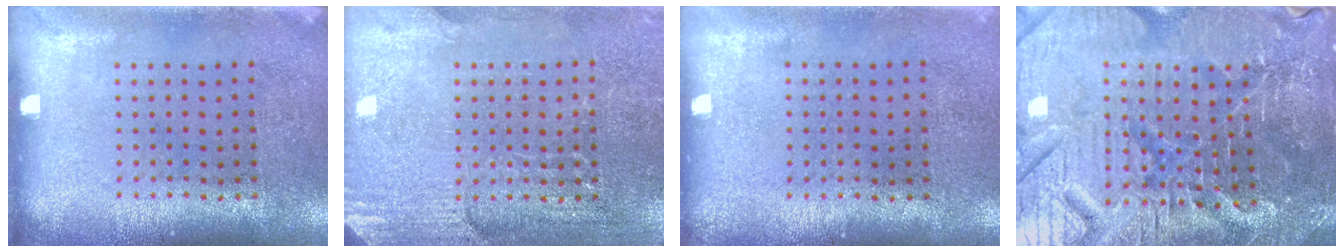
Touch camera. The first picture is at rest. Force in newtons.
{"total": 2.9, "press": 2.8, "slide": 0.3}
{"total": 0.0}
{"total": 5.6, "press": 5.3, "slide": 1.7}